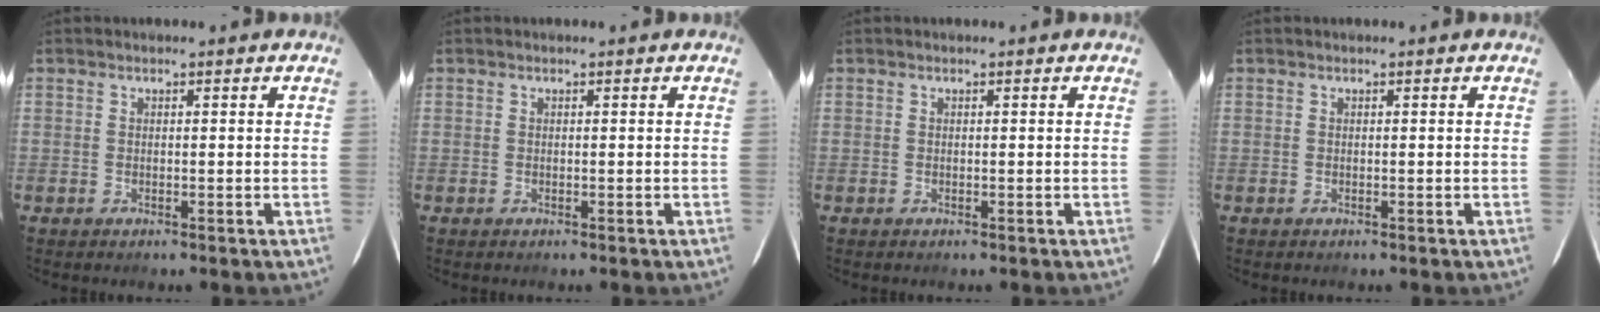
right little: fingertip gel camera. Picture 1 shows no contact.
{"total": 0.0}
{"total": 0.0}
{"total": 0.0}